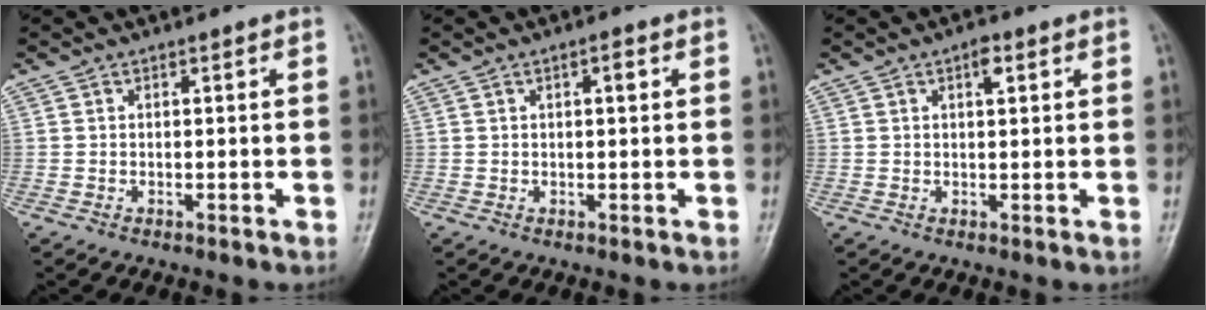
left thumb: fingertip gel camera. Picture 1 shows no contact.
{"total": 2.0, "force": [0.6, 0.7, 1.7], "torque": [-0.024, 0.002, 0.008]}
{"total": 2.7, "force": [1.2, 1.2, 2.1], "torque": [-0.027, -0.001, 0.017]}